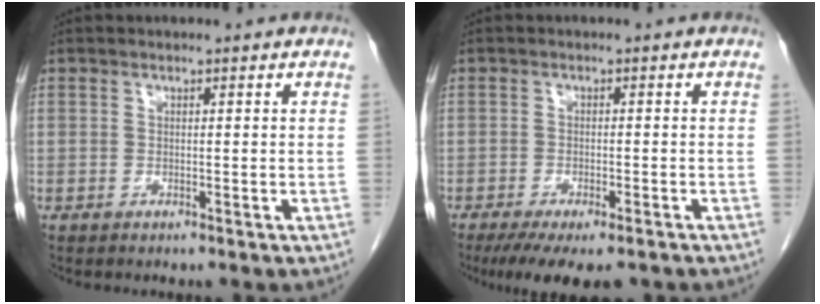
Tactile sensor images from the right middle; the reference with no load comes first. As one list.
[{"total": 9.7, "force": [-7.4, 2.7, 5.7], "torque": [-0.082, -0.015, -0.107]}]